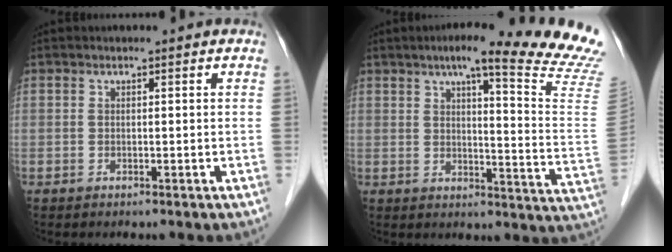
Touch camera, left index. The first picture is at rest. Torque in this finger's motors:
{"motor_torque": [-0.09, -0.26, 0.18, 0.07]}